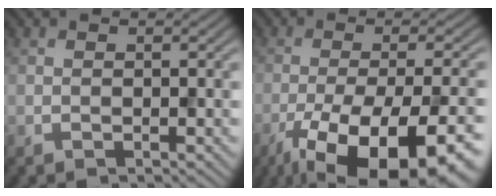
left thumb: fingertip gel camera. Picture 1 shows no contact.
{"total": 17.8, "force": [-10.9, 6.0, 12.8], "torque": [-0.188, -0.042, -0.149]}